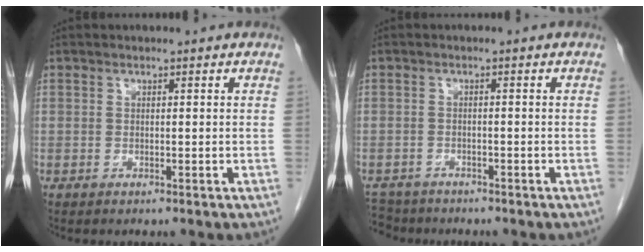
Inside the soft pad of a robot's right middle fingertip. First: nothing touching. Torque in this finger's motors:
{"motor_torque": [0.71, -0.83, 0.58, 0.10]}